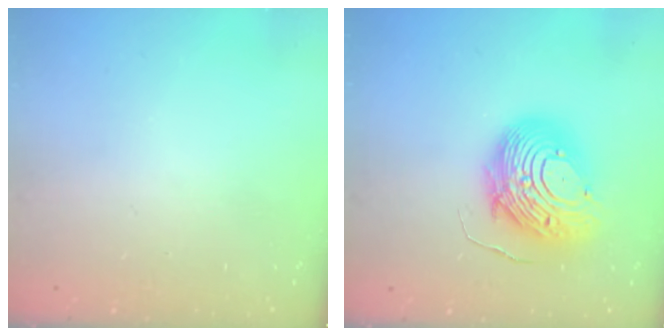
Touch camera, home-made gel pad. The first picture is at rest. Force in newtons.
{"total": 13.5, "press": 13.4, "slide": 0.8}